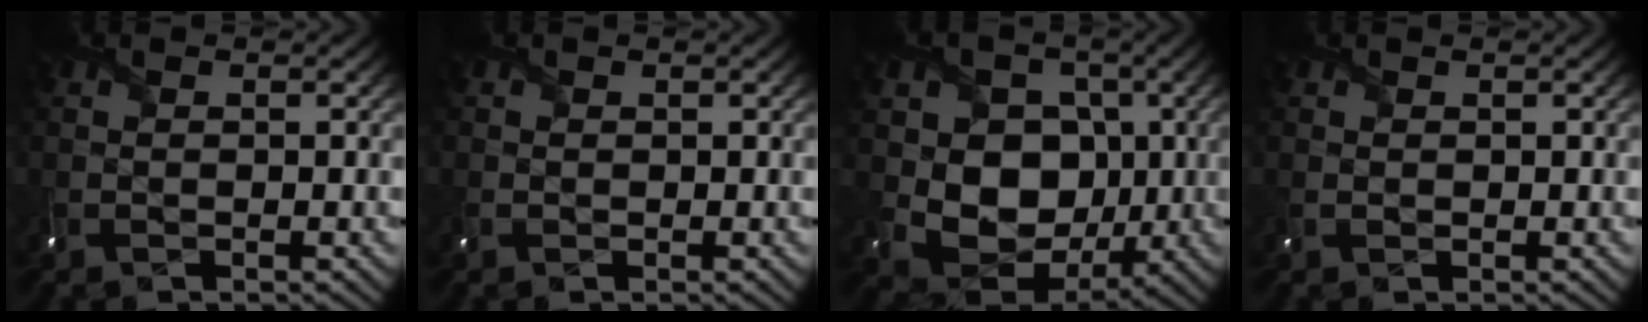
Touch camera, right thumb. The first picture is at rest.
{"total": 0.7, "force": [0.2, 0.6, 0.1], "torque": [0.000, -0.001, 0.004]}
{"total": 11.3, "force": [1.0, 9.4, 6.3], "torque": [-0.128, -0.006, 0.007]}
{"total": 0.8, "force": [0.4, 0.6, 0.3], "torque": [-0.008, 0.001, 0.010]}